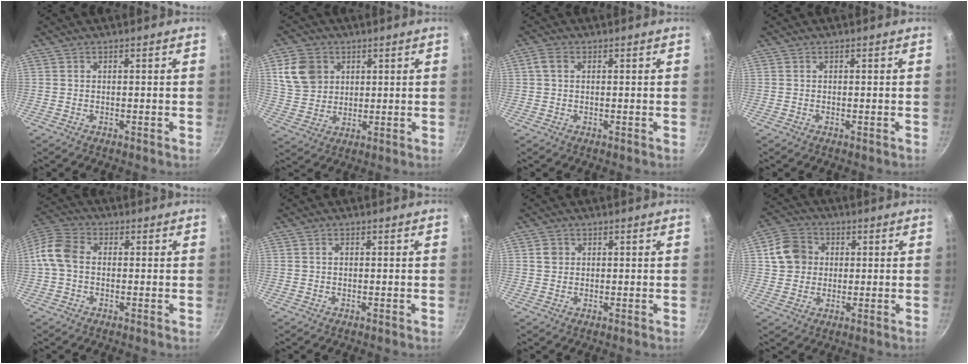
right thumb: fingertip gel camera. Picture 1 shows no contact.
{"total": 9.8, "force": [3.3, 8.0, 4.5], "torque": [-0.061, -0.002, 0.071]}
{"total": 2.5, "force": [0.6, 1.7, 1.8], "torque": [-0.035, 0.007, 0.009]}
{"total": 0.0}
{"total": 7.8, "force": [-0.2, 5.6, 5.3], "torque": [-0.104, 0.023, -0.021]}
{"total": 1.0, "force": [0.2, 0.7, 0.7], "torque": [-0.010, 0.003, 0.002]}
{"total": 2.2, "force": [0.5, 2.0, 0.8], "torque": [-0.004, 0.005, 0.007]}
{"total": 8.8, "force": [1.6, 7.8, 3.9], "torque": [-0.042, 0.012, 0.019]}